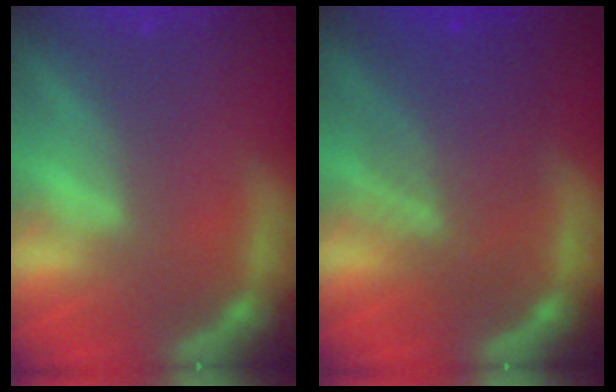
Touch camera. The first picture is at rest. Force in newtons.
{"total": 7.0}